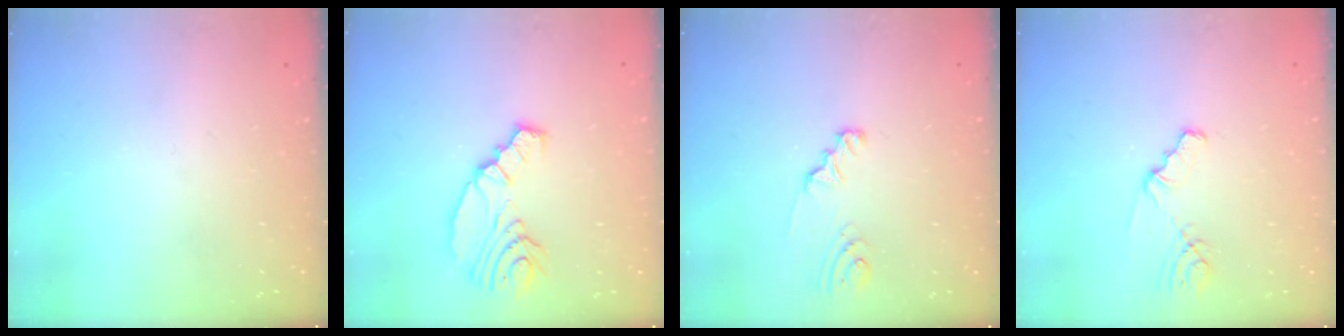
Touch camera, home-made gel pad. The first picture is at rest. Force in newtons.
{"total": 11.1, "press": 10.2, "slide": 4.3}
{"total": 2.3, "press": 2.3, "slide": 0.1}
{"total": 2.1, "press": 2.1, "slide": 0.2}